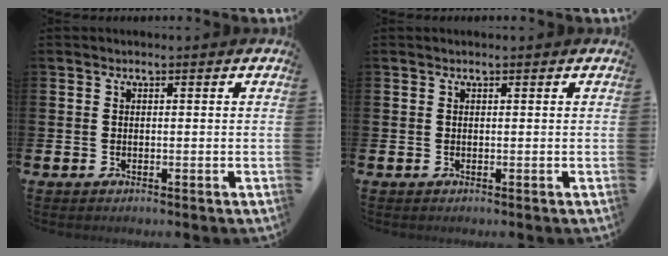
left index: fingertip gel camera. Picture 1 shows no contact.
{"total": 0.0}